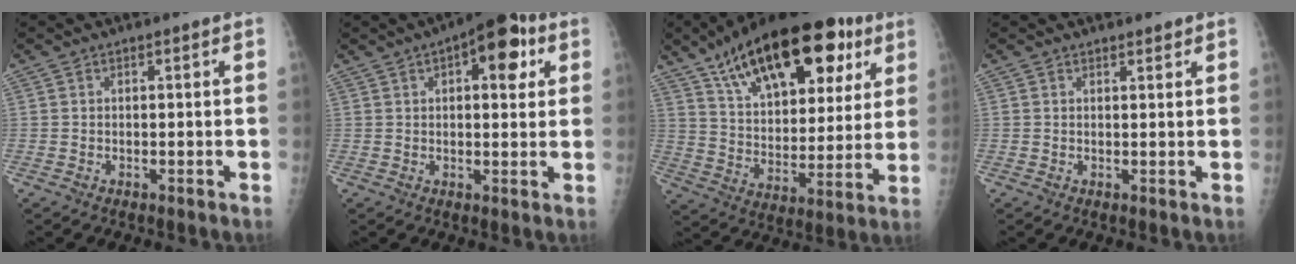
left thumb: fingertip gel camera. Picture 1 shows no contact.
{"total": 11.0, "force": [4.4, 5.0, 8.7], "torque": [-0.083, 0.003, 0.050]}
{"total": 27.3, "force": [15.2, 12.9, 18.6], "torque": [-0.263, -0.021, 0.244]}
{"total": 1.3, "force": [1.1, 0.5, 0.4], "torque": [0.000, -0.008, 0.015]}